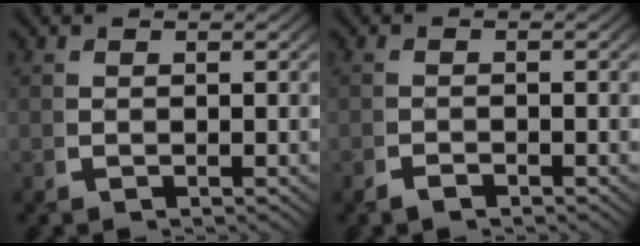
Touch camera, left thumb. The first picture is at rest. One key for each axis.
{"total": 0.9, "fx": -0.9, "fy": 0.1, "fz": -0.1, "tx": 0.000, "ty": -0.001, "tz": -0.021}